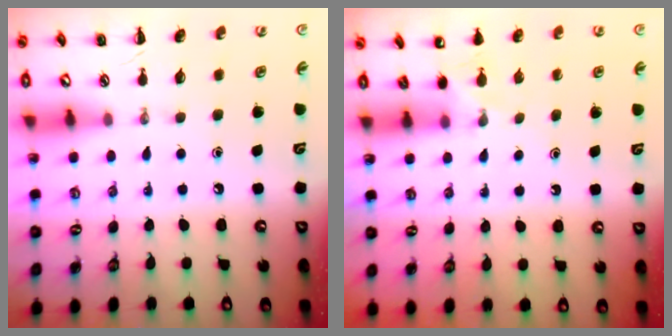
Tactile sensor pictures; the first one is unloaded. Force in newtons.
{"total": 4.0, "press": 3.8, "slide": 1.3}